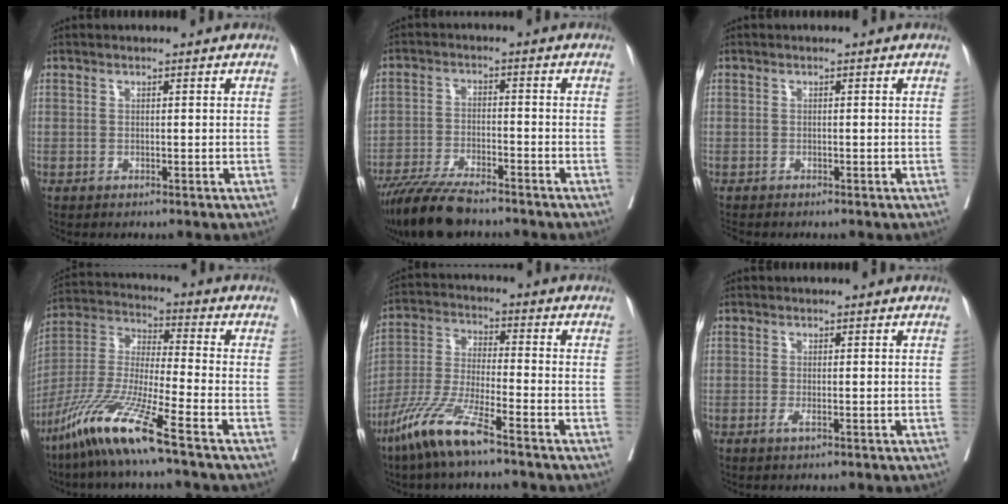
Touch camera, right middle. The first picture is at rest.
{"total": 10.0, "force": [-8.6, 1.6, 5.0], "torque": [-0.085, -0.028, -0.149]}
{"total": 2.6, "force": [-2.4, 0.6, 1.0], "torque": [-0.016, -0.006, -0.034]}
{"total": 14.3, "force": [-9.1, -0.4, 11.1], "torque": [-0.238, -0.035, -0.179]}
{"total": 10.2, "force": [-6.9, 0.5, 7.5], "torque": [-0.162, -0.024, -0.144]}
{"total": 0.9, "force": [-0.4, 0.0, 0.8], "torque": [-0.015, -0.003, -0.008]}